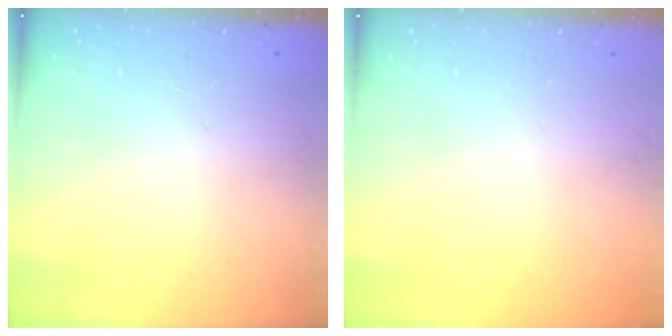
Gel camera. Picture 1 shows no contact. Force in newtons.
{"total": 0.0}